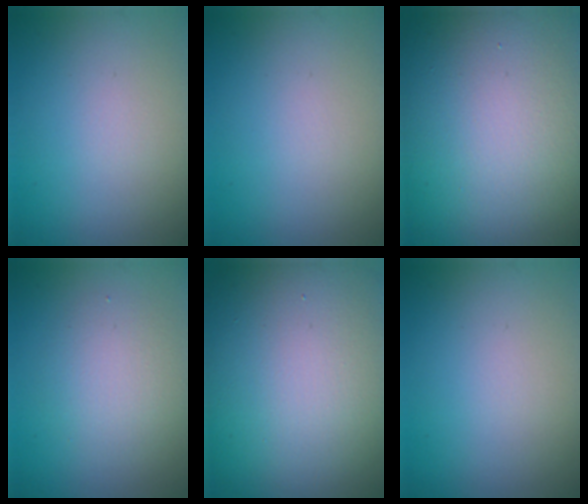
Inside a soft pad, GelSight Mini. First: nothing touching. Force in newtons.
{"total": 0.0}
{"total": 19.9, "press": 19.8, "slide": 1.2}
{"total": 3.1, "press": 3.1, "slide": 0.1}
{"total": 20.5, "press": 20.5, "slide": 0.9}
{"total": 0.0}